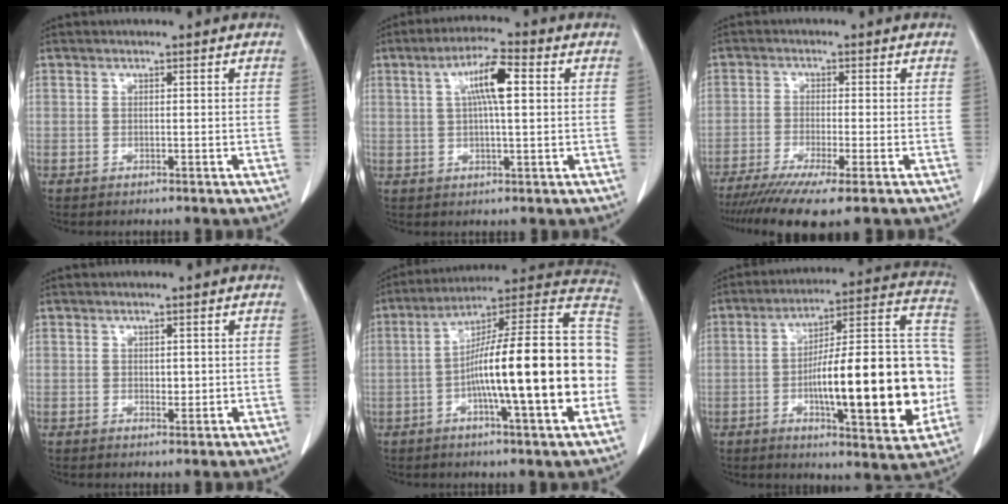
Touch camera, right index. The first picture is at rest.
{"total": 7.3, "force": [1.8, 1.1, 7.0], "torque": [-0.128, 0.015, 0.030]}
{"total": 10.0, "force": [-7.3, 0.3, 6.9], "torque": [-0.108, -0.021, -0.114]}
{"total": 1.4, "force": [0.2, 0.8, 1.1], "torque": [-0.014, -0.003, 0.005]}
{"total": 23.5, "force": [-3.8, 1.6, 23.1], "torque": [-0.299, 0.021, -0.064]}
{"total": 24.4, "force": [-4.1, 5.1, 23.5], "torque": [-0.300, 0.028, -0.052]}